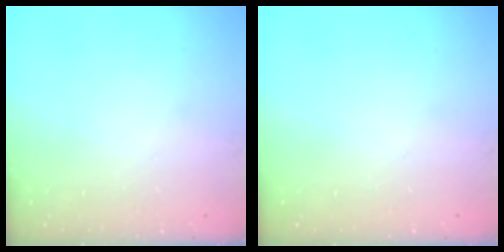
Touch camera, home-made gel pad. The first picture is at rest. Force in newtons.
{"total": 0.0}